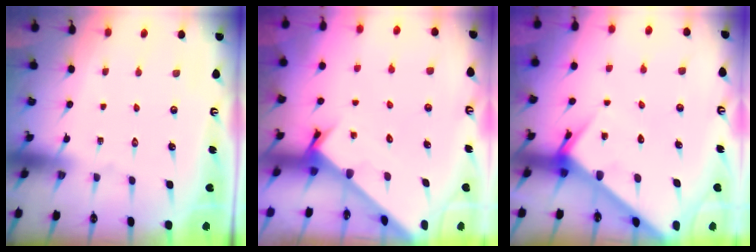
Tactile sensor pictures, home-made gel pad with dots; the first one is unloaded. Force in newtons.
{"total": 2.3, "press": 2.3, "slide": 0.1}
{"total": 6.4, "press": 6.3, "slide": 0.5}